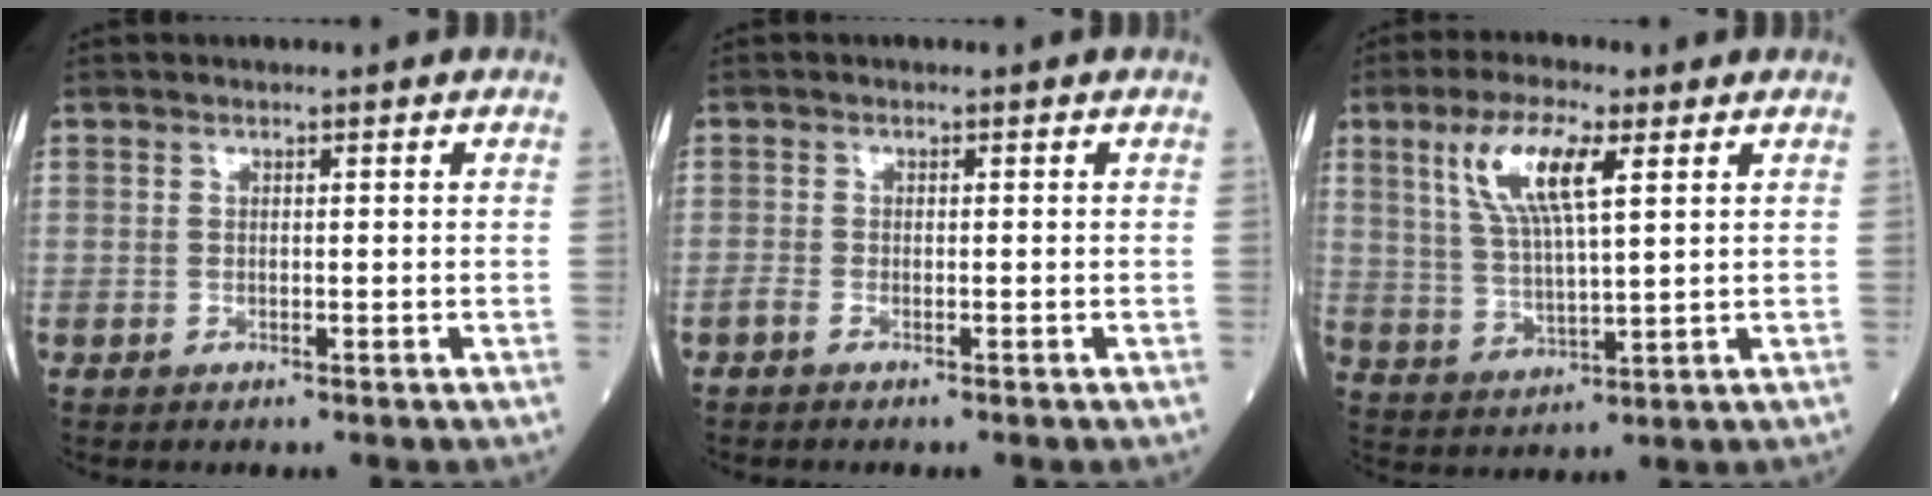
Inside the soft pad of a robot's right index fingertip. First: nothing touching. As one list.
[{"total": 1.8, "force": [-1.2, 0.8, 1.1], "torque": [-0.034, -0.003, -0.020]}, {"total": 10.1, "force": [4.1, 2.5, 8.9], "torque": [-0.188, 0.012, 0.084]}]